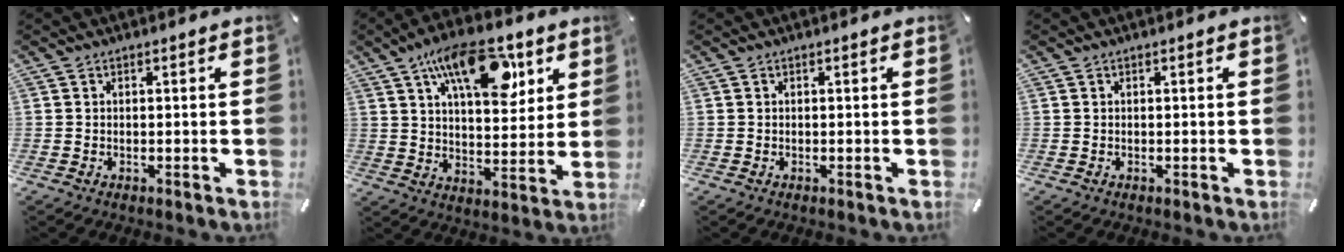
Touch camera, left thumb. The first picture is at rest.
{"total": 17.0, "force": [8.7, 8.3, 12.0], "torque": [-0.184, -0.028, 0.143]}
{"total": 0.0}
{"total": 0.0}